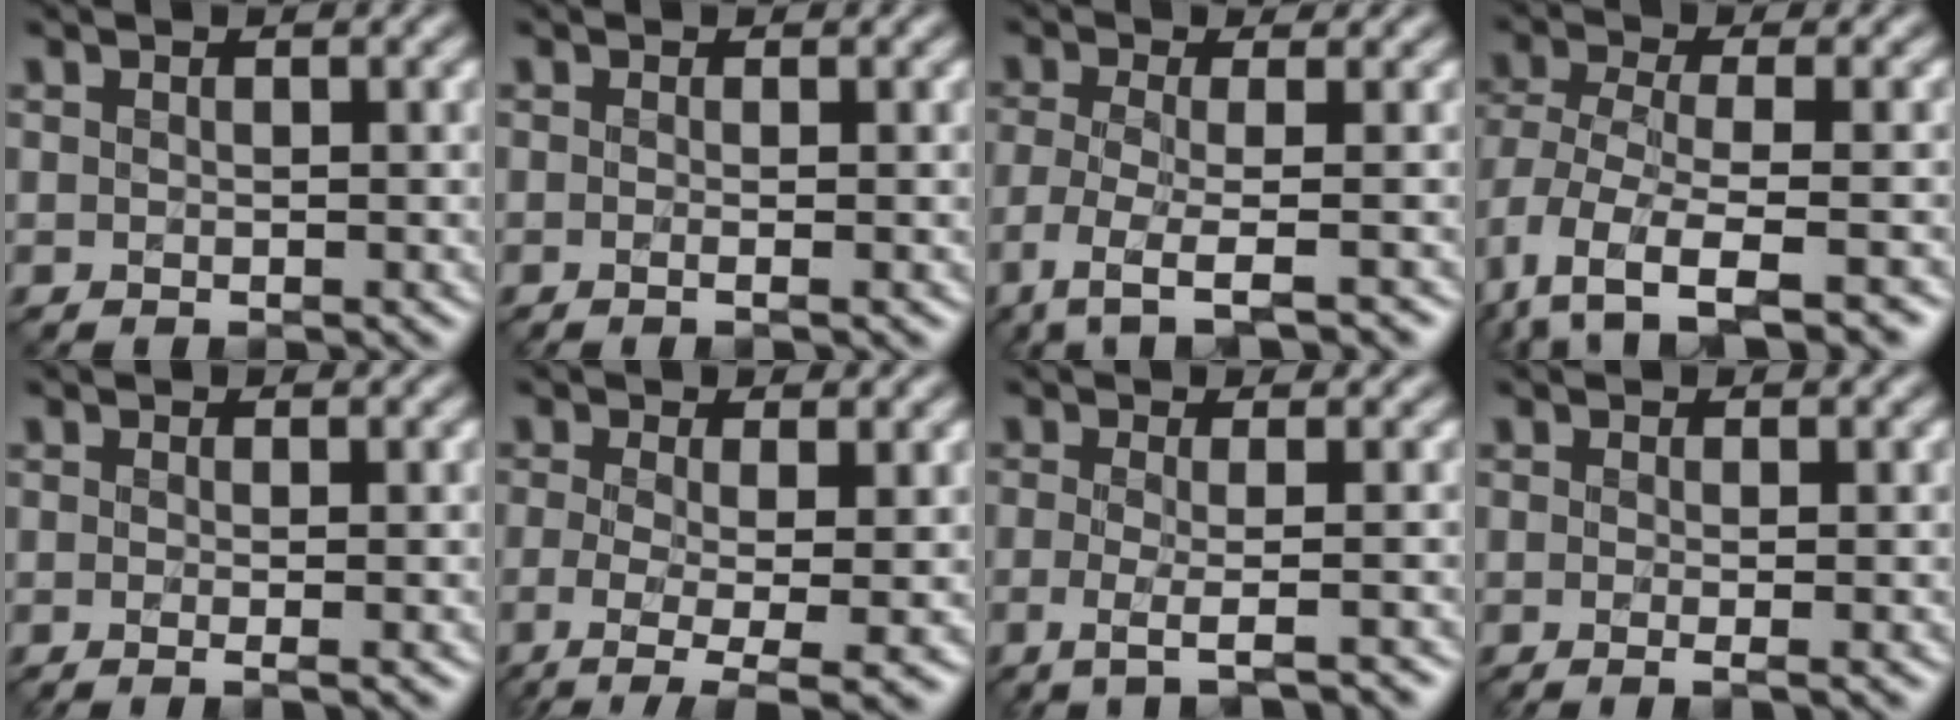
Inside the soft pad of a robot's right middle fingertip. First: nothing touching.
{"total": 1.7, "force": [0.0, 0.8, 1.5], "torque": [-0.011, -0.009, -0.021]}
{"total": 5.0, "force": [-2.6, 1.2, 4.0], "torque": [-0.070, -0.005, -0.059]}
{"total": 7.6, "force": [-4.5, 2.9, 5.4], "torque": [-0.119, -0.020, -0.081]}
{"total": 1.7, "force": [-0.1, 0.7, 1.6], "torque": [-0.016, -0.005, -0.019]}
{"total": 5.6, "force": [-1.7, 1.5, 5.2], "torque": [-0.094, -0.013, -0.032]}
{"total": 3.7, "force": [-1.1, 1.0, 3.3], "torque": [-0.045, -0.009, -0.028]}
{"total": 2.1, "force": [-0.1, 0.8, 1.9], "torque": [-0.023, -0.004, -0.018]}